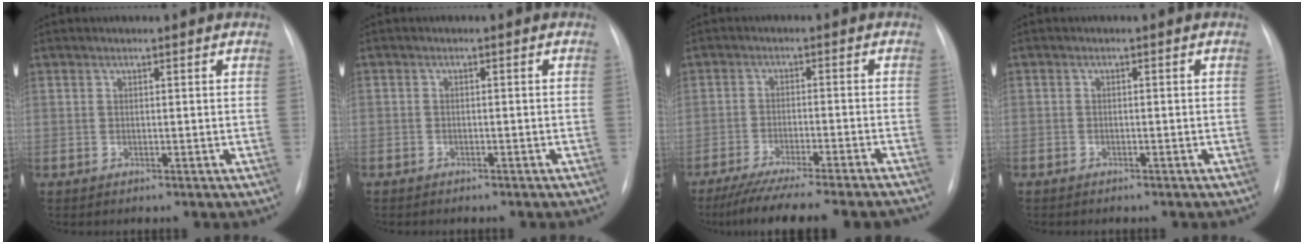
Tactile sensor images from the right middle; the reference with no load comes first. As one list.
[{"total": 1.7, "force": [-1.2, 1.1, 0.3], "torque": [-0.011, 0.002, -0.014]}, {"total": 17.9, "force": [-15.9, 0.3, 8.2], "torque": [-0.106, -0.036, -0.226]}, {"total": 1.4, "force": [-1.0, 1.0, 0.2], "torque": [-0.011, 0.003, -0.012]}]